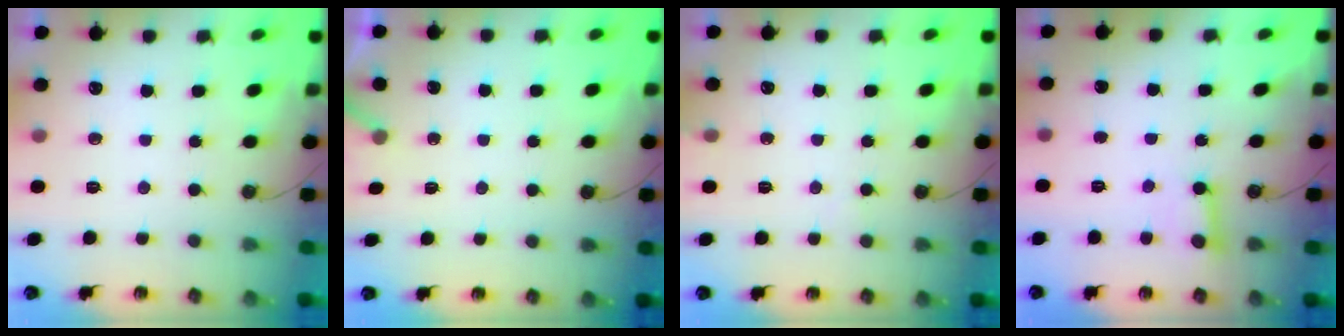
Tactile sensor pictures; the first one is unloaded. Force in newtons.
{"total": 2.5, "press": 2.5, "slide": 0.1}
{"total": 5.3, "press": 5.3, "slide": 0.4}
{"total": 3.7, "press": 3.7, "slide": 0.3}